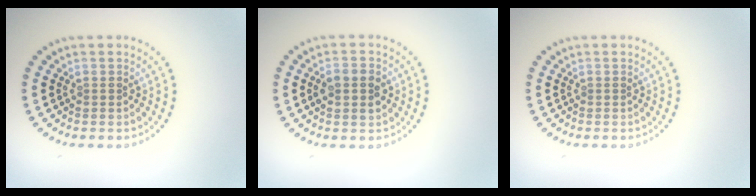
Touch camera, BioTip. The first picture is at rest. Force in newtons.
{"total": 2.7, "press": 2.7, "slide": 0.2}
{"total": 0.0}